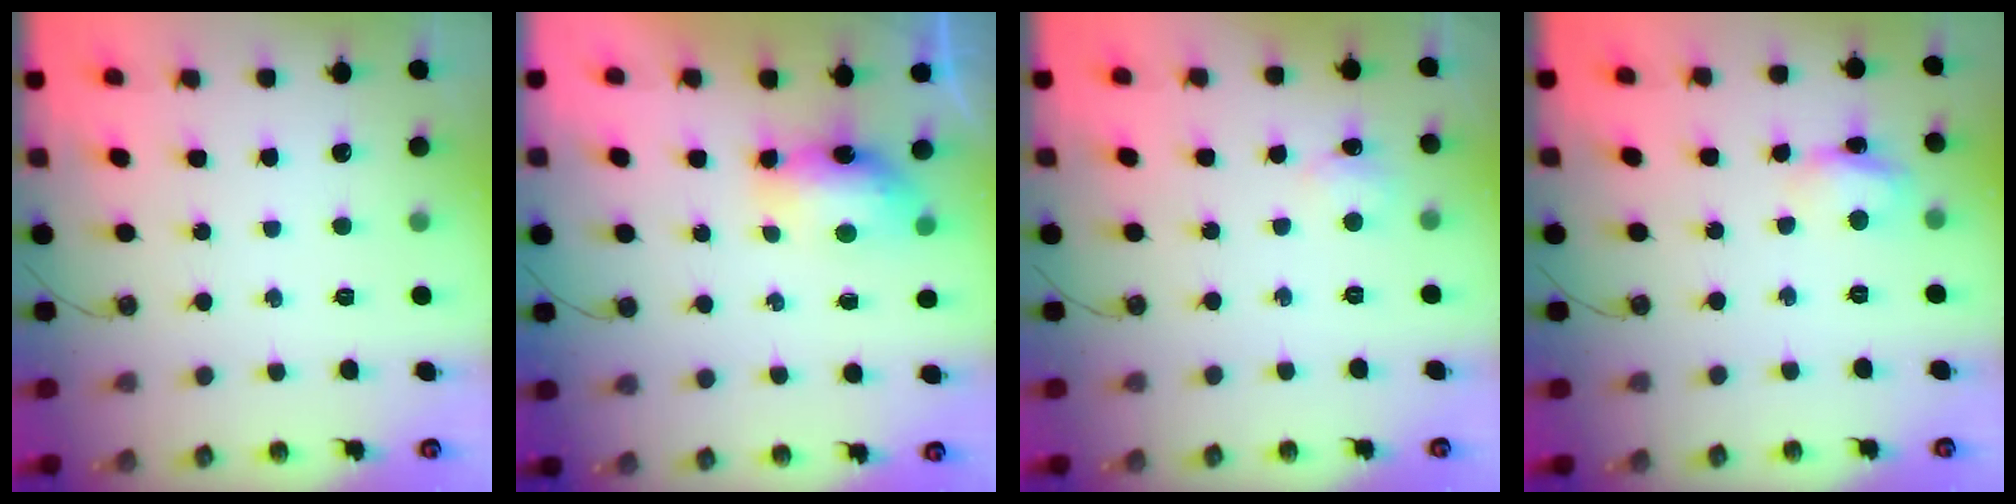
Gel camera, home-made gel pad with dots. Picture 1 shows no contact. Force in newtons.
{"total": 7.8, "press": 7.7, "slide": 1.1}
{"total": 6.6, "press": 6.6, "slide": 0.9}
{"total": 6.4, "press": 6.4, "slide": 0.5}